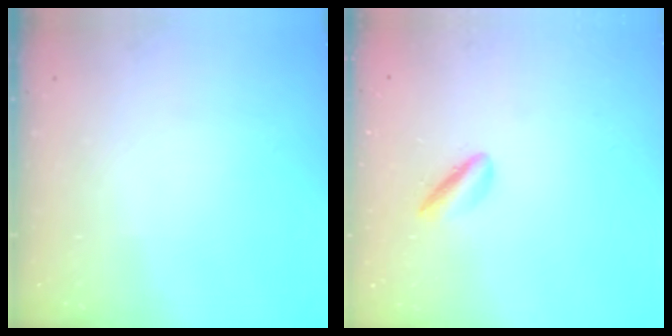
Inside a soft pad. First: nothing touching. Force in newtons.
{"total": 2.2, "press": 2.2, "slide": 0.4}